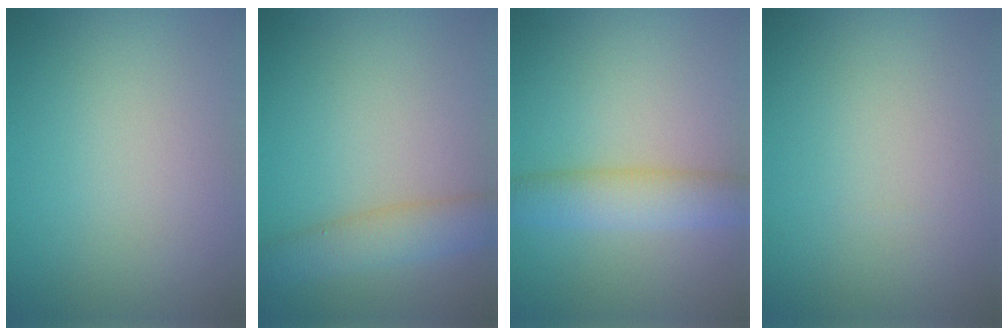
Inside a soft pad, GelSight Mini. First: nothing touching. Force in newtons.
{"total": 3.7, "press": 3.7, "slide": 0.2}
{"total": 4.2, "press": 4.2, "slide": 0.3}
{"total": 0.0}